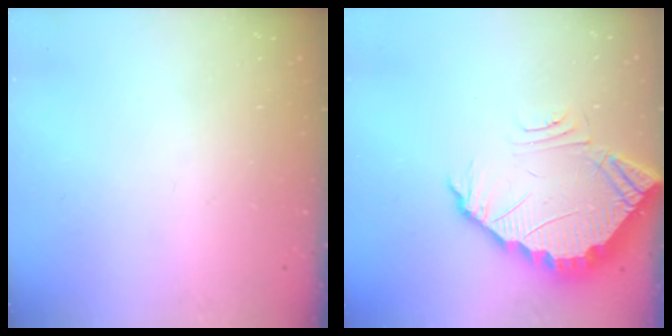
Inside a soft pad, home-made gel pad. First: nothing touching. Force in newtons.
{"total": 5.0, "press": 5.0, "slide": 0.3}